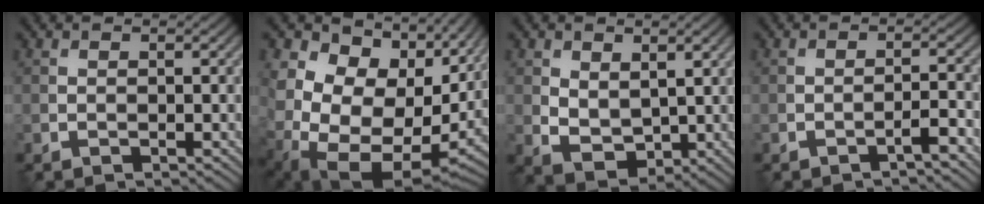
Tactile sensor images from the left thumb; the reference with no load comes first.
{"total": 18.4, "force": [3.9, 14.3, 10.9], "torque": [-0.233, -0.010, 0.103]}
{"total": 4.7, "force": [1.8, 3.1, 3.0], "torque": [-0.067, -0.015, 0.037]}
{"total": 2.2, "force": [-1.5, 0.2, 1.5], "torque": [-0.024, 0.010, -0.030]}